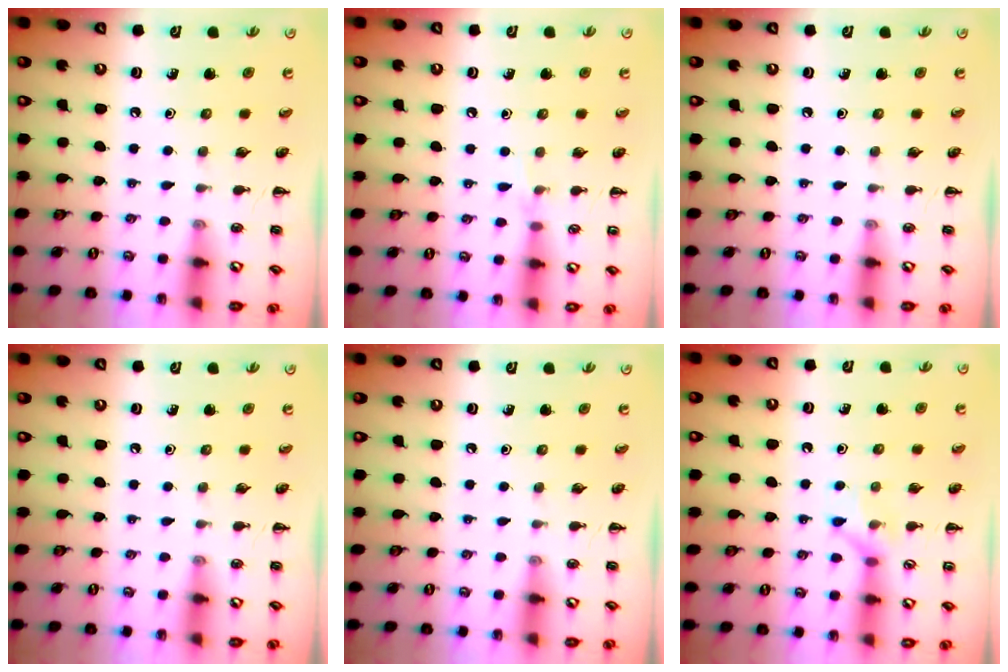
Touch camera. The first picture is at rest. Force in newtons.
{"total": 4.8, "press": 4.5, "slide": 1.6}
{"total": 0.0}
{"total": 0.0}
{"total": 0.0}
{"total": 6.5, "press": 6.5, "slide": 0.3}